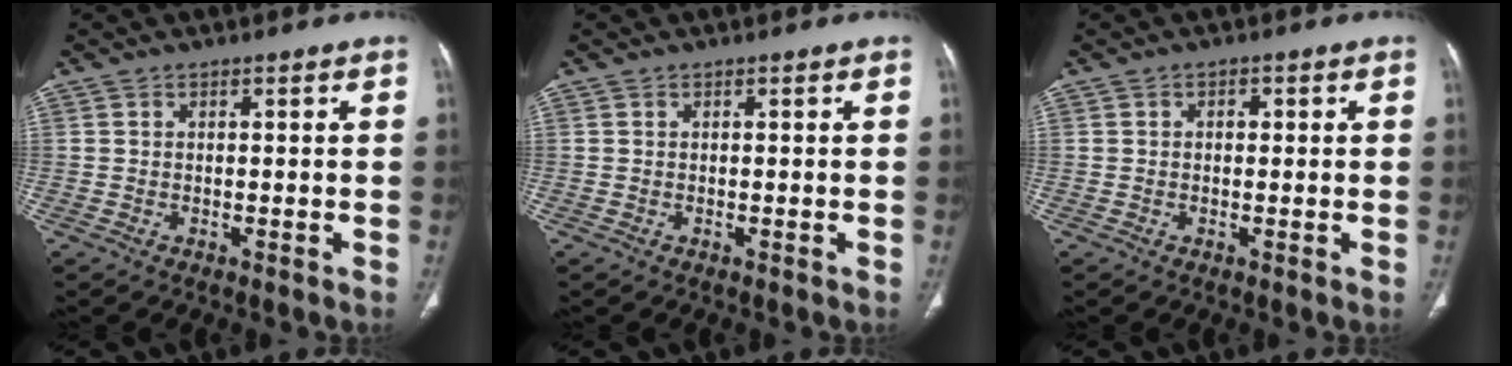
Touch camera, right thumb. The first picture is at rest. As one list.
[{"total": 0.0}, {"total": 1.2, "force": [0.2, 0.9, 0.7], "torque": [-0.002, 0.000, 0.000]}]